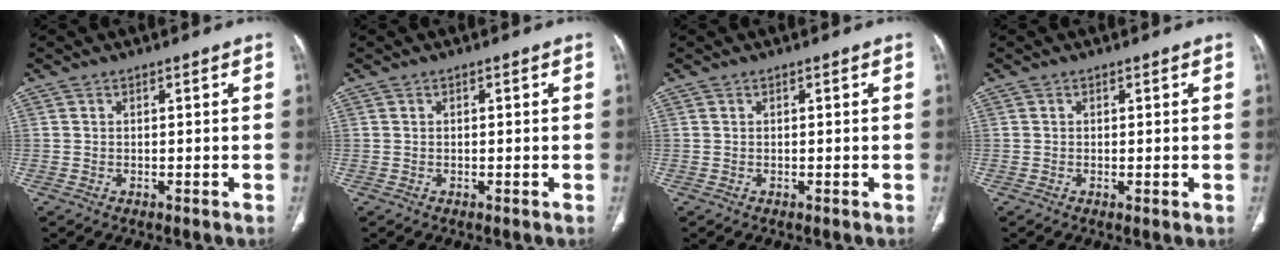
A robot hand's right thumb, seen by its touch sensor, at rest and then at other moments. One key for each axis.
{"total": 0.0}
{"total": 0.0}
{"total": 0.7, "fx": -0.1, "fy": 0.1, "fz": 0.7, "tx": -0.016, "ty": -0.004, "tz": -0.002}